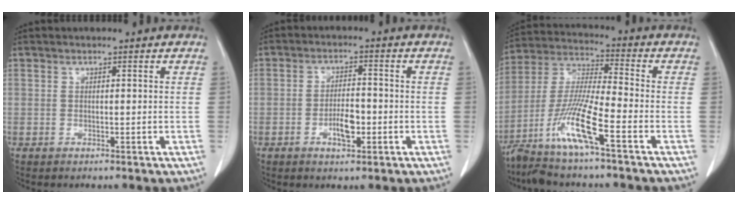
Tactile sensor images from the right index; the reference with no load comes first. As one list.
[{"total": 5.0, "force": [-1.7, 2.0, 4.3], "torque": [-0.080, 0.005, -0.026]}, {"total": 13.4, "force": [-6.7, 0.2, 11.6], "torque": [-0.251, -0.018, -0.134]}]